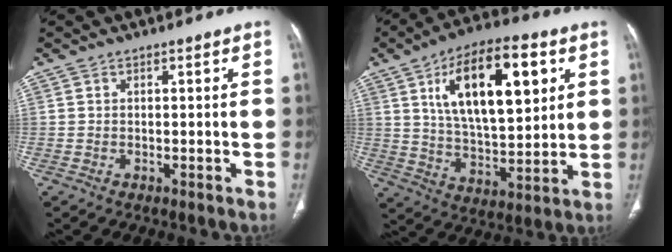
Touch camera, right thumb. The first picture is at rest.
{"total": 20.9, "force": [7.5, 9.1, 17.3], "torque": [-0.252, -0.020, 0.128]}